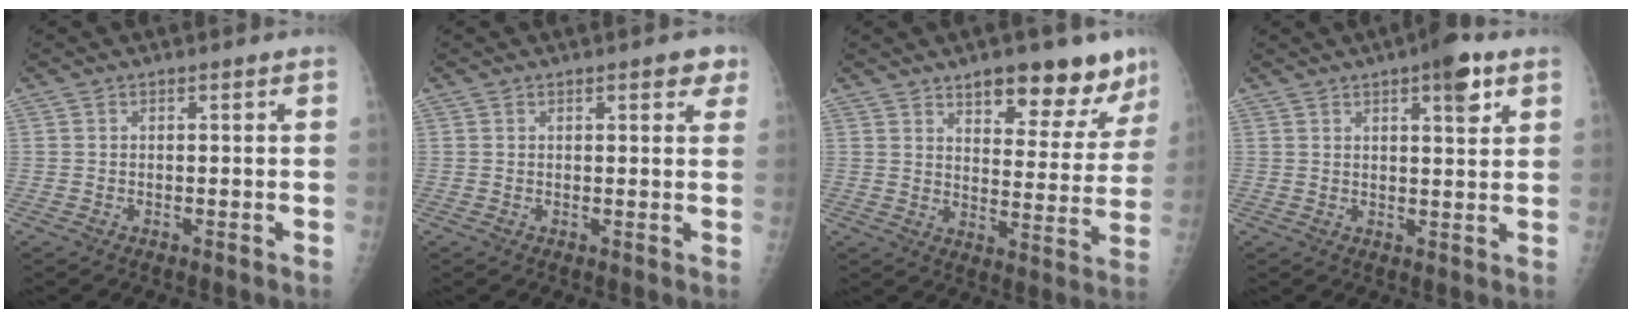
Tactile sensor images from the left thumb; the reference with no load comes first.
{"total": 3.1, "force": [1.8, 1.2, 2.2], "torque": [-0.011, -0.004, 0.017]}
{"total": 14.4, "force": [9.9, 5.8, 8.8], "torque": [-0.063, -0.060, 0.139]}
{"total": 6.9, "force": [3.7, 2.0, 5.5], "torque": [-0.065, -0.014, 0.048]}